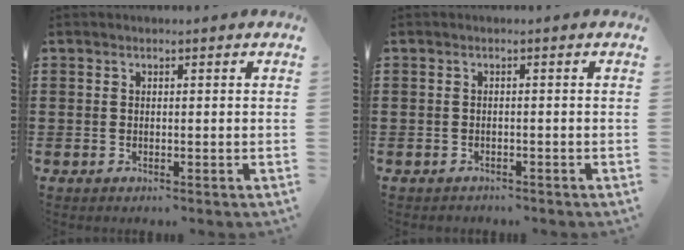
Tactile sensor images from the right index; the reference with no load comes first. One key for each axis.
{"total": 1.1, "fx": -1.1, "fy": 0.2, "fz": -0.2, "tx": 0.000, "ty": 0.001, "tz": -0.023}